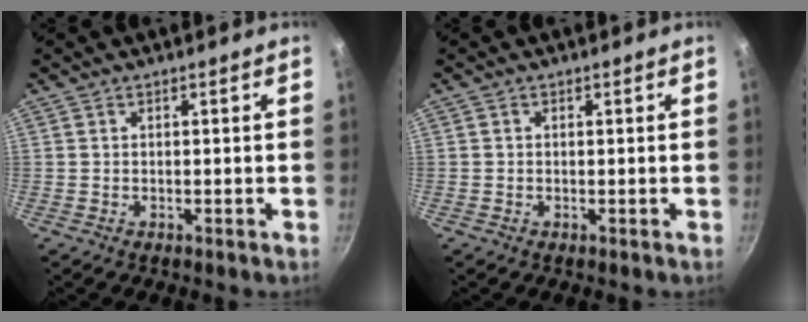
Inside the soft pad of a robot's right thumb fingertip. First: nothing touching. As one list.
[{"total": 0.0}]